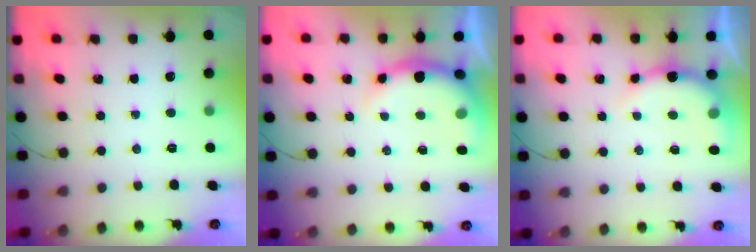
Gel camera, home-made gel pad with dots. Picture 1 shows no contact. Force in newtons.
{"total": 7.3, "press": 7.3, "slide": 1.2}
{"total": 8.2, "press": 8.2, "slide": 0.4}